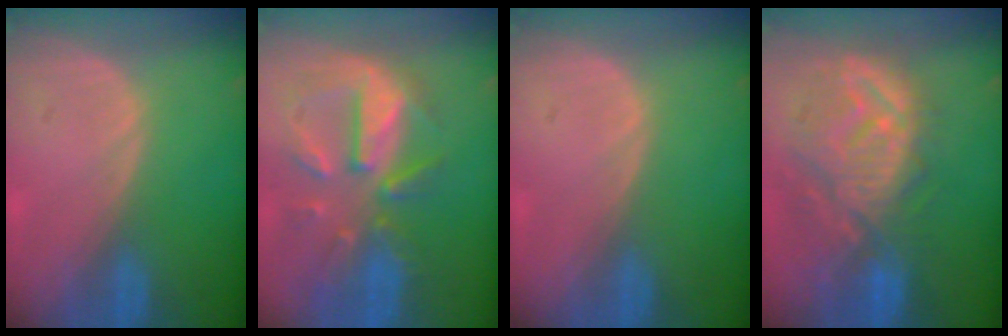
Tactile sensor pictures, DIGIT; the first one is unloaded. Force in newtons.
{"total": 10.3, "press": 9.2, "slide": 4.5}
{"total": 0.0}
{"total": 11.9, "press": 10.9, "slide": 4.9}